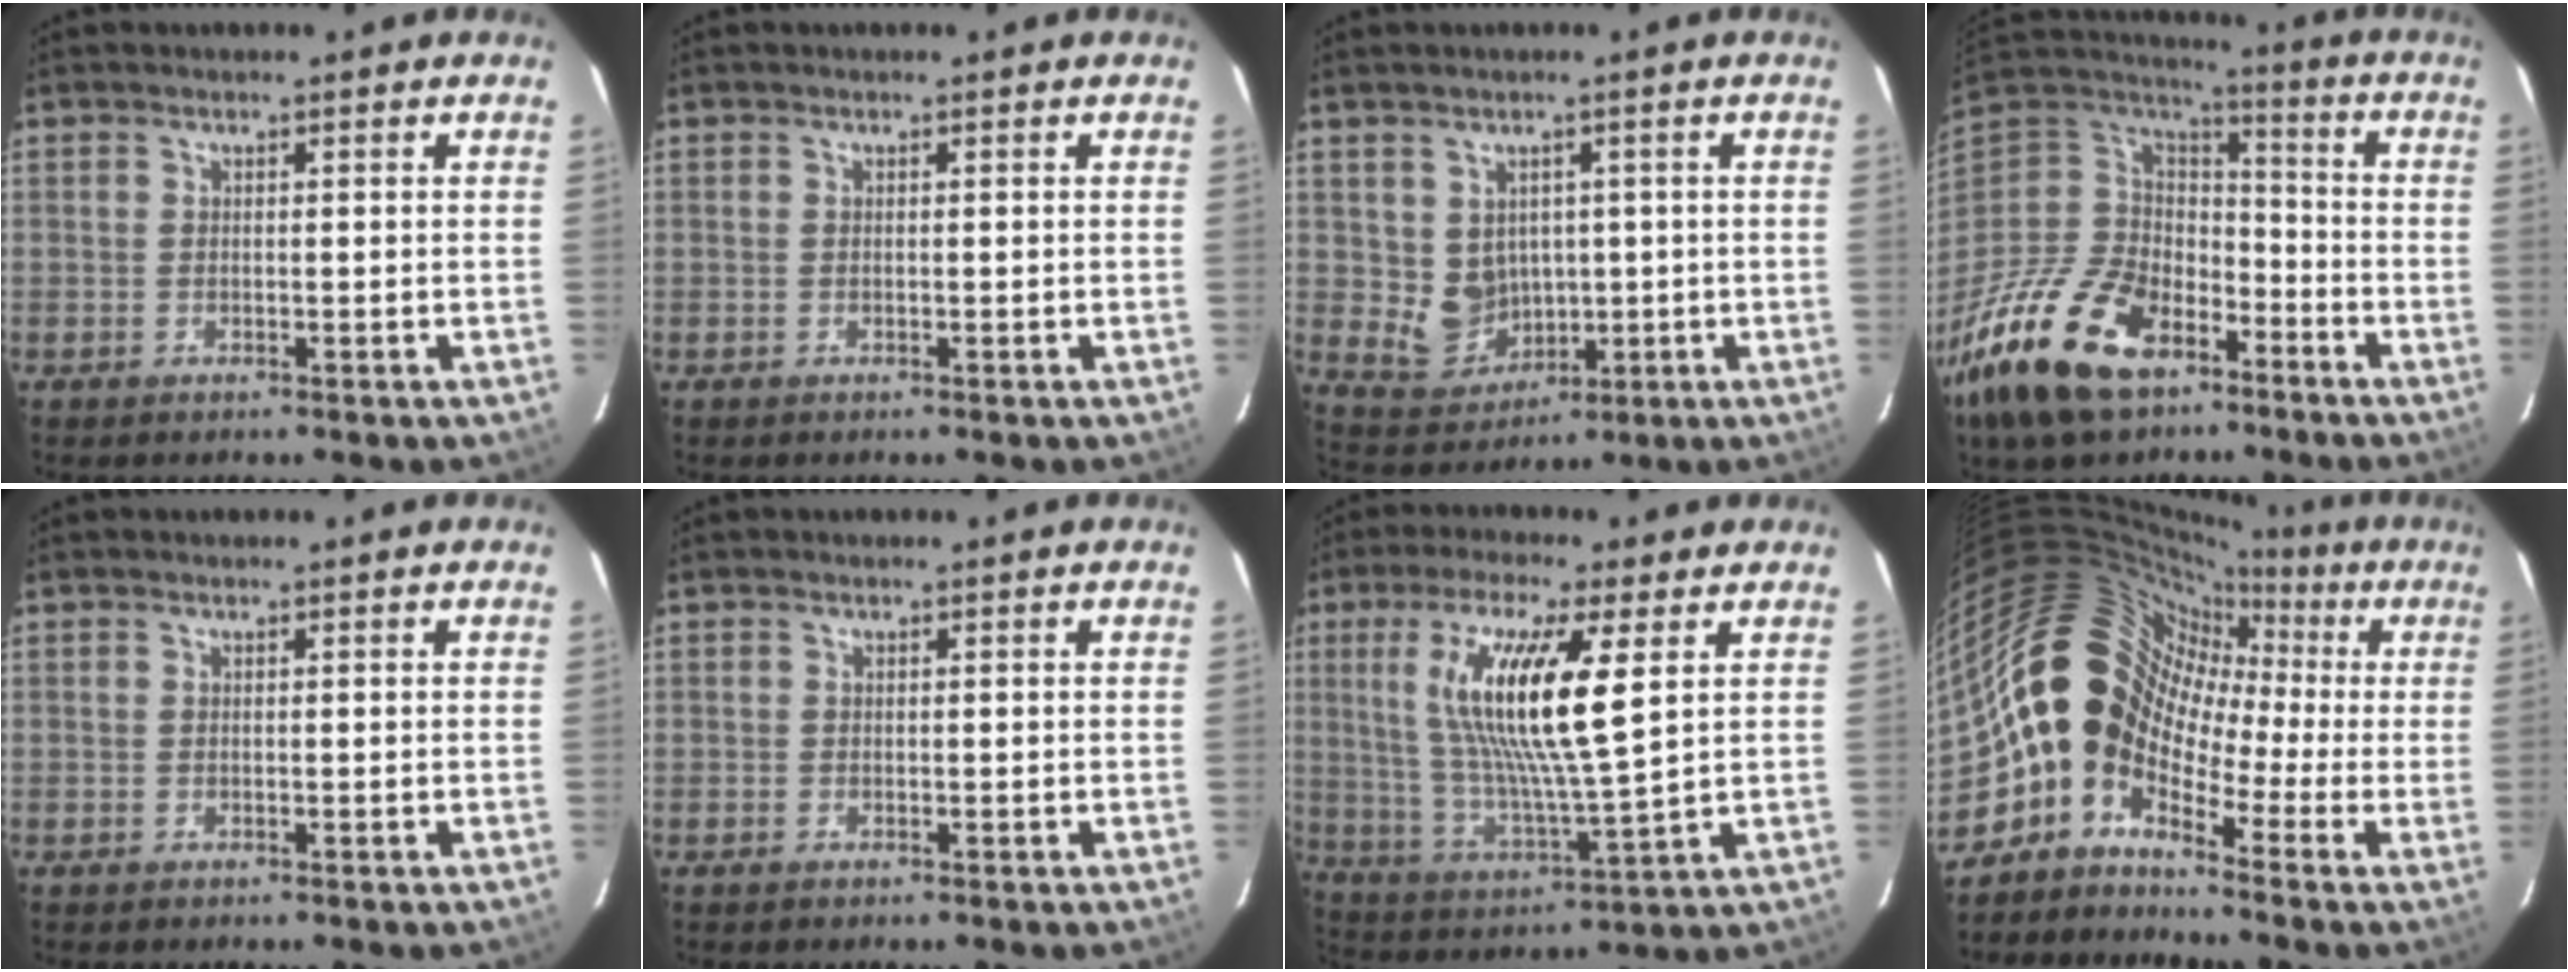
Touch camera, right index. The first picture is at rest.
{"total": 0.0}
{"total": 6.5, "force": [0.7, 6.1, 2.3], "torque": [-0.053, 0.002, 0.037]}
{"total": 23.9, "force": [-14.5, 14.1, 12.8], "torque": [-0.297, -0.005, -0.246]}
{"total": 0.0}
{"total": 0.5, "force": [-0.2, 0.5, -0.1], "torque": [0.000, 0.000, -0.004]}
{"total": 16.8, "force": [5.2, 2.3, 15.8], "torque": [-0.300, -0.005, 0.105]}
{"total": 13.3, "force": [-2.3, 10.7, 7.6], "torque": [-0.121, 0.030, -0.076]}